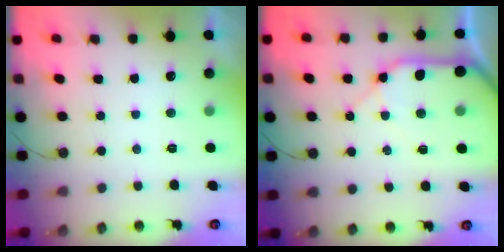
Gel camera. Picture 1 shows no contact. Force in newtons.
{"total": 12.4, "press": 12.3, "slide": 1.9}